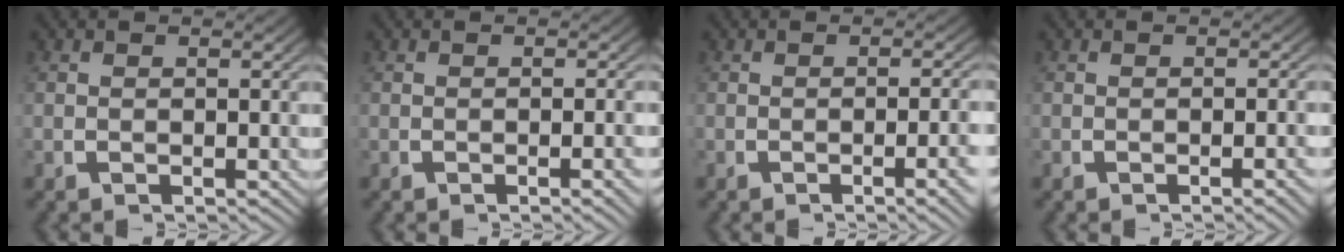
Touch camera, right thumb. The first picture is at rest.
{"total": 0.5, "force": [-0.1, 0.0, 0.5], "torque": [-0.010, -0.001, 0.001]}
{"total": 1.9, "force": [-0.6, 0.1, 1.8], "torque": [-0.023, 0.006, -0.010]}
{"total": 0.7, "force": [-0.3, 0.1, 0.6], "torque": [-0.010, 0.000, -0.002]}